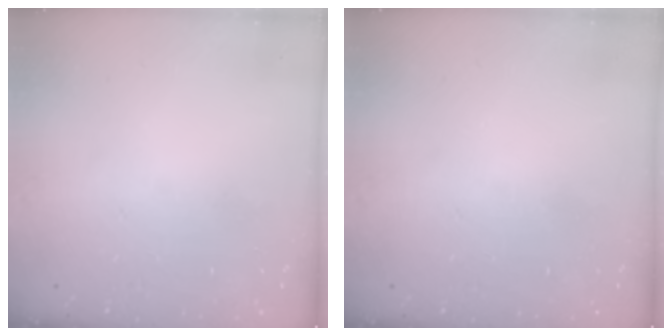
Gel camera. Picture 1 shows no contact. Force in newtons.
{"total": 0.0}